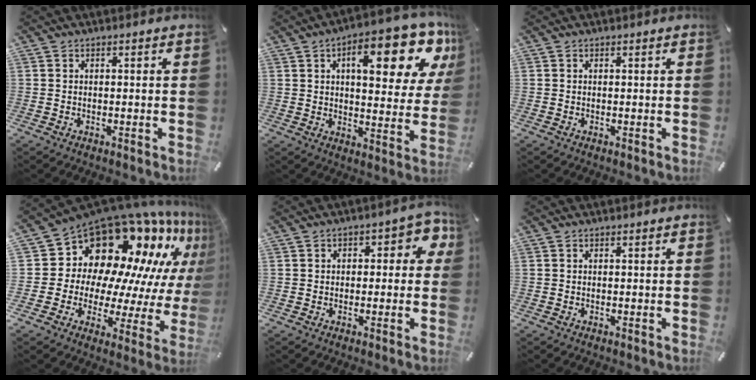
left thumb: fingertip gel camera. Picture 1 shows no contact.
{"total": 19.2, "force": [8.6, 8.1, 15.1], "torque": [-0.193, -0.044, 0.128]}
{"total": 0.0}
{"total": 18.8, "force": [12.8, 11.2, 8.0], "torque": [-0.115, -0.143, 0.228]}
{"total": 5.4, "force": [0.8, 3.5, 4.0], "torque": [-0.047, 0.006, 0.006]}
{"total": 0.0}